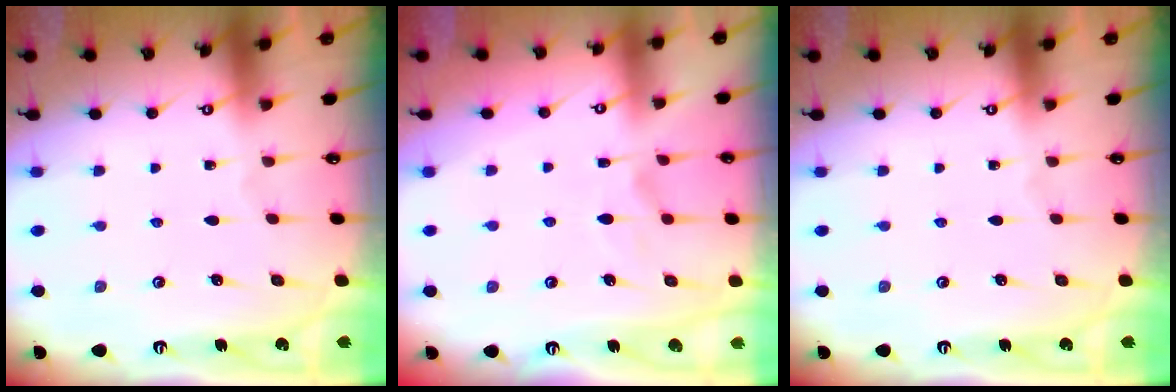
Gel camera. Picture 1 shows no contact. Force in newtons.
{"total": 5.2, "press": 5.0, "slide": 1.2}
{"total": 0.0}